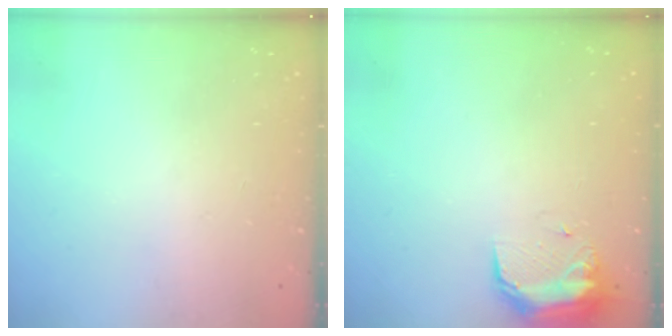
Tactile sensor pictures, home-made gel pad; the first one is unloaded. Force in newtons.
{"total": 9.3, "press": 9.3, "slide": 0.7}